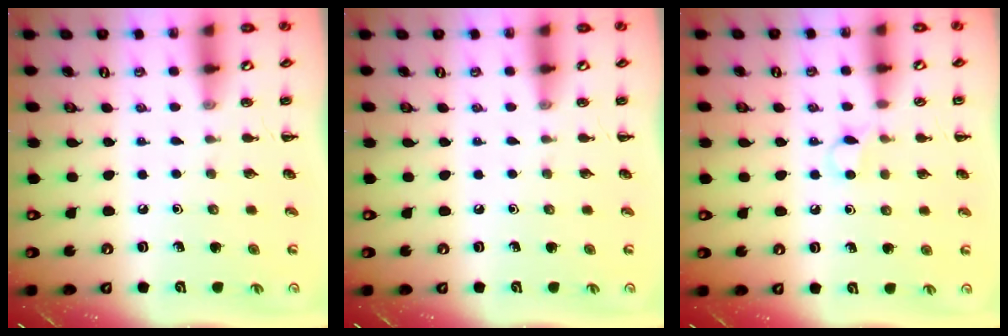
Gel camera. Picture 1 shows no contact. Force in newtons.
{"total": 0.0}
{"total": 3.7, "press": 3.5, "slide": 1.1}